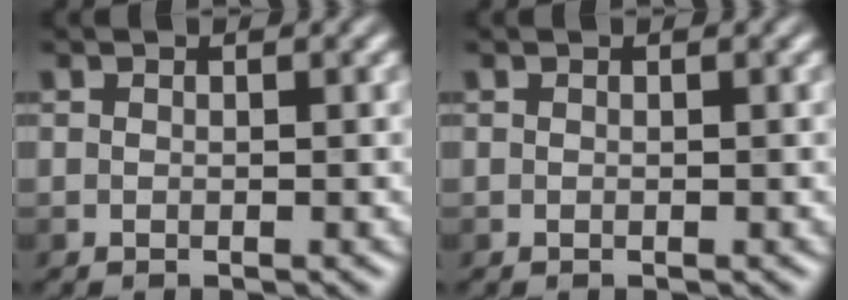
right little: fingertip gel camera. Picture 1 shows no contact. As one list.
[{"total": 0.0}]